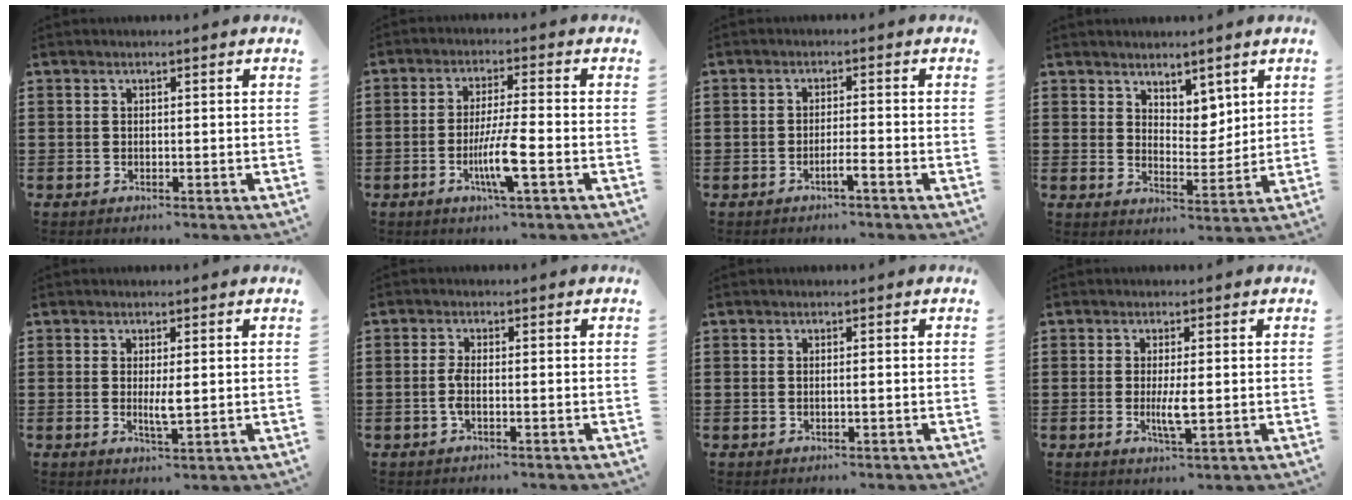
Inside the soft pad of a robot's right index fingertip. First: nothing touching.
{"total": 7.3, "force": [-2.4, 0.4, 6.8], "torque": [-0.133, -0.018, -0.046]}
{"total": 1.9, "force": [-1.3, 0.0, 1.4], "torque": [-0.024, -0.002, -0.023]}
{"total": 4.8, "force": [3.8, 2.7, 1.1], "torque": [-0.026, -0.007, 0.070]}
{"total": 2.9, "force": [0.1, 0.5, 2.8], "torque": [-0.052, -0.004, 0.002]}
{"total": 2.4, "force": [-0.7, 0.4, 2.3], "torque": [-0.065, -0.009, -0.020]}
{"total": 0.7, "force": [-0.1, -0.1, 0.7], "torque": [-0.013, -0.006, -0.001]}
{"total": 3.6, "force": [-0.3, 0.5, 3.5], "torque": [-0.069, -0.006, -0.008]}